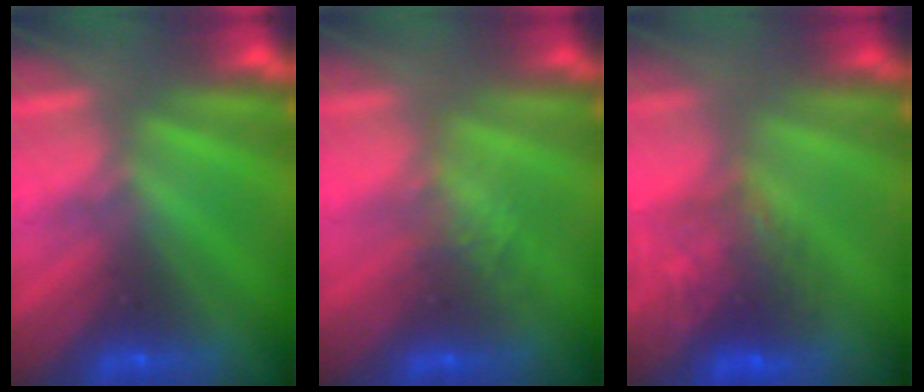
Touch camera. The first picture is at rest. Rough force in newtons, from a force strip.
{"total": 1.1}
{"total": 7.7}